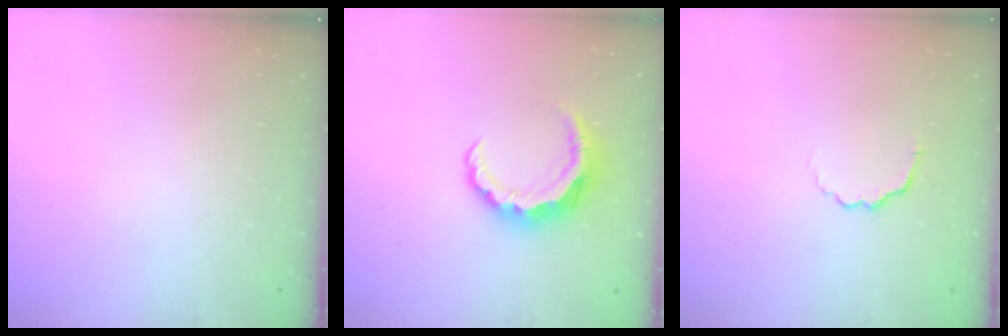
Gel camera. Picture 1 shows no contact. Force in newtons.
{"total": 8.4, "press": 8.3, "slide": 1.2}
{"total": 3.7, "press": 3.5, "slide": 1.1}